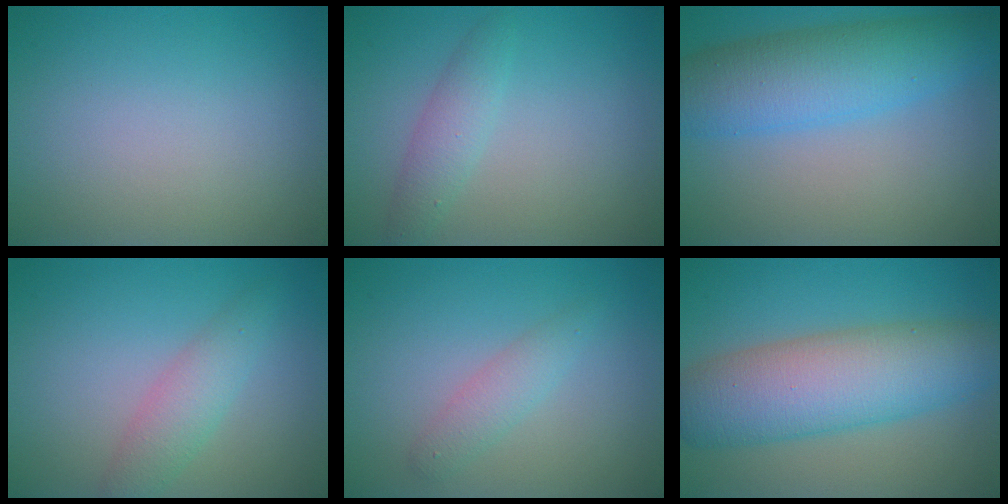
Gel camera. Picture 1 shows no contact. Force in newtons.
{"total": 2.3, "press": 2.3, "slide": 0.1}
{"total": 7.4, "press": 7.4, "slide": 0.2}
{"total": 2.8, "press": 2.8, "slide": 0.1}
{"total": 1.9, "press": 1.9, "slide": 0.0}
{"total": 9.1, "press": 9.1, "slide": 0.1}